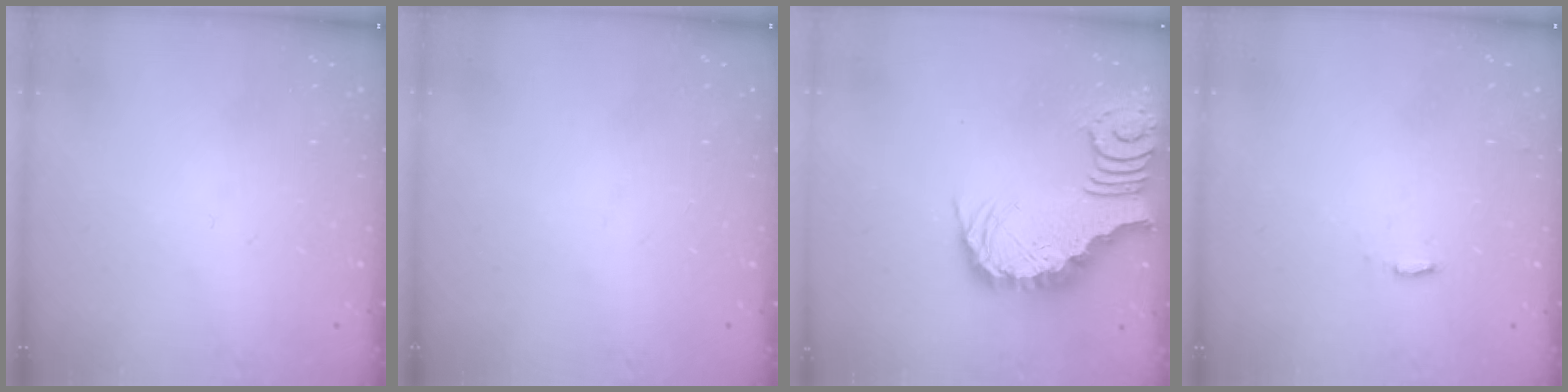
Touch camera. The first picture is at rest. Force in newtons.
{"total": 0.0}
{"total": 3.7, "press": 3.6, "slide": 0.7}
{"total": 2.1, "press": 2.0, "slide": 0.4}